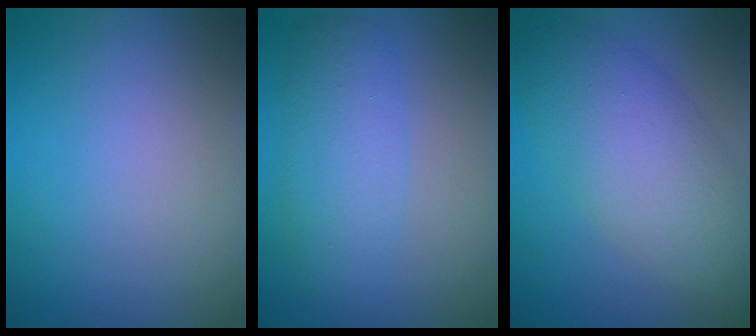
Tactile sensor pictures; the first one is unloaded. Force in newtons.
{"total": 4.1, "press": 4.1, "slide": 0.2}
{"total": 7.0, "press": 7.0, "slide": 0.5}